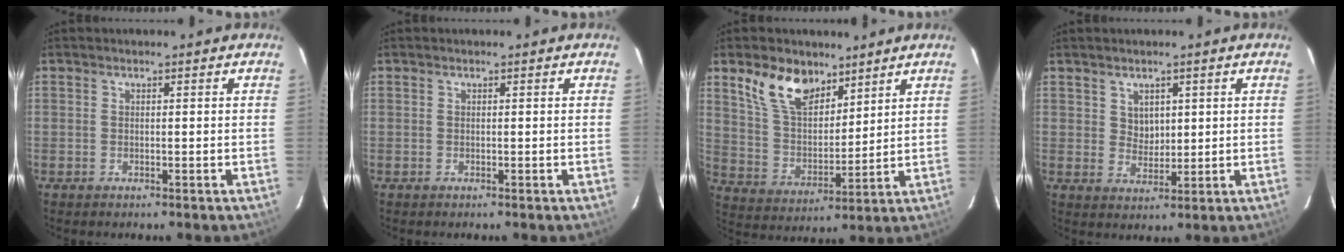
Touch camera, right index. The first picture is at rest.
{"total": 0.0}
{"total": 12.3, "force": [8.0, 6.6, 6.6], "torque": [-0.130, 0.016, 0.160]}
{"total": 3.6, "force": [1.6, 2.9, 1.3], "torque": [-0.017, 0.003, 0.034]}